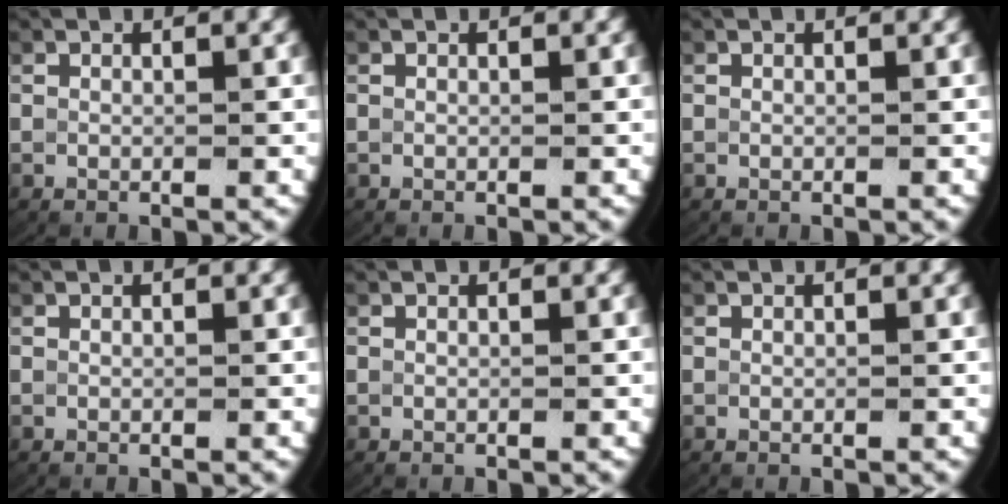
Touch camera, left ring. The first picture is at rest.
{"total": 0.0}
{"total": 0.0}
{"total": 0.0}
{"total": 0.0}
{"total": 0.0}